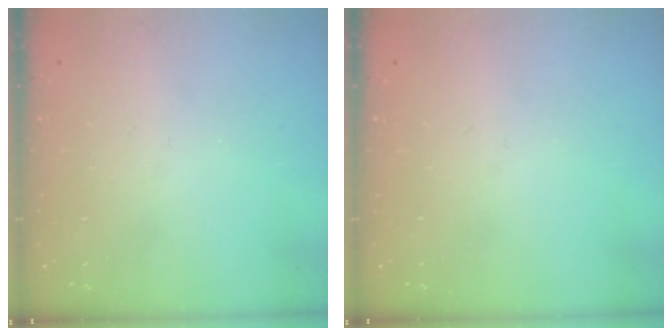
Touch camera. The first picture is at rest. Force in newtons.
{"total": 0.0}